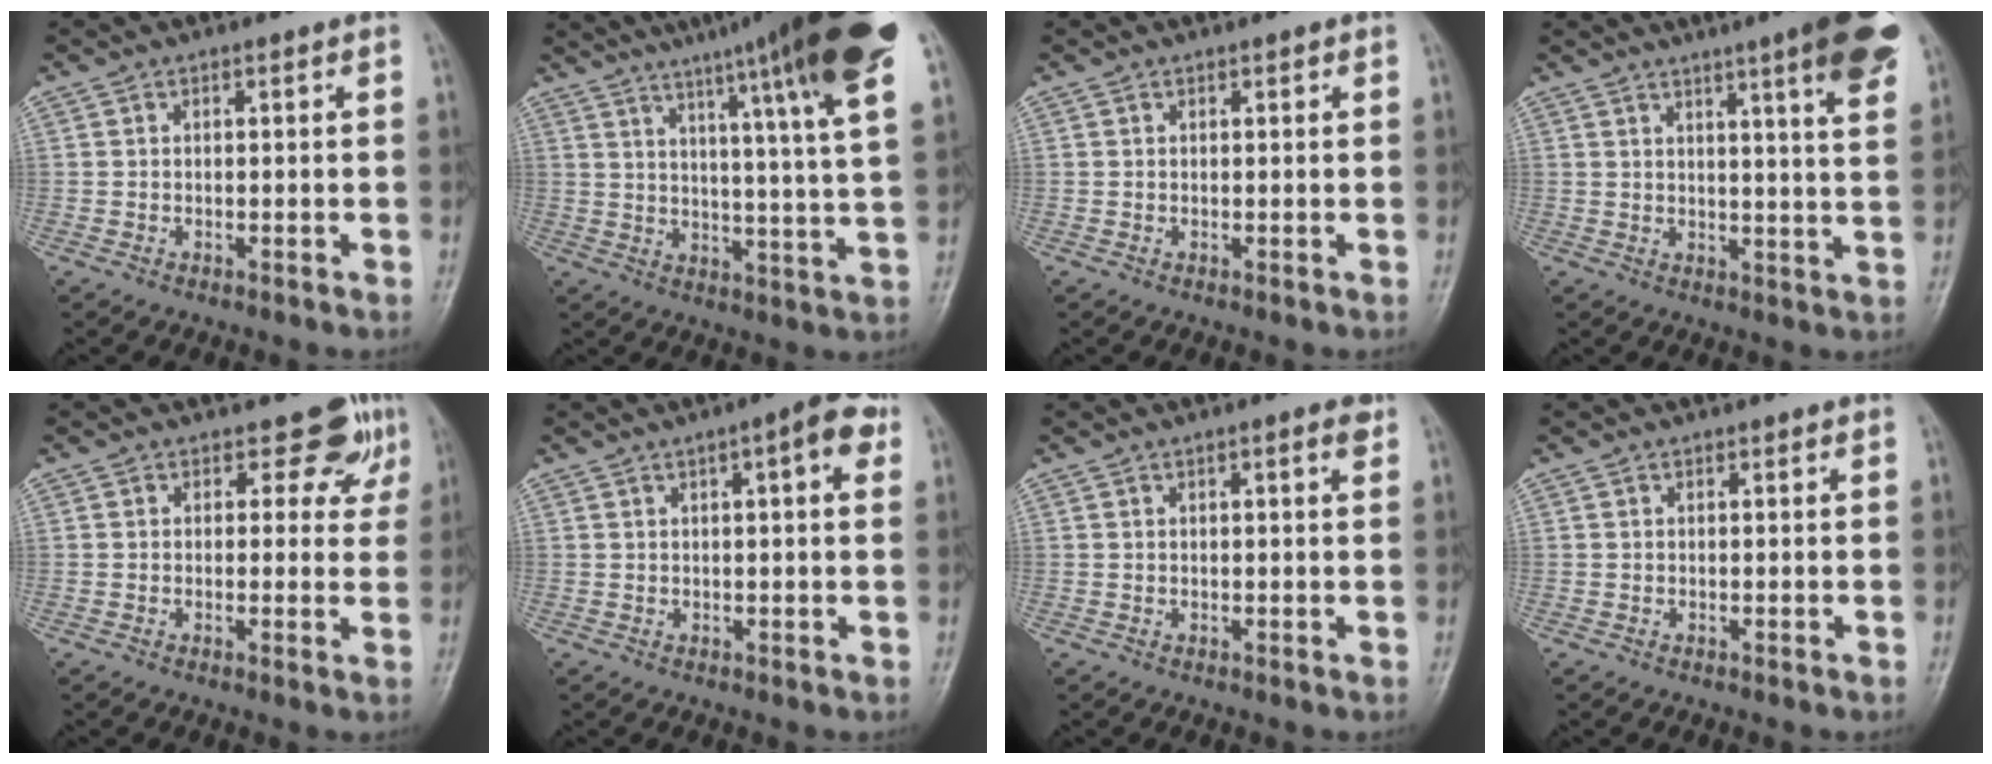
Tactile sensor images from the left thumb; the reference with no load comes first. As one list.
[{"total": 23.0, "force": [14.8, 1.1, 17.5], "torque": [-0.247, -0.053, 0.197]}, {"total": 0.5, "force": [0.3, 0.2, 0.4], "torque": [-0.005, -0.001, 0.004]}, {"total": 13.5, "force": [8.0, 1.5, 10.7], "torque": [-0.126, -0.030, 0.095]}, {"total": 4.7, "force": [3.2, 3.2, 1.5], "torque": [0.015, -0.018, 0.026]}, {"total": 6.6, "force": [2.7, 1.7, 5.8], "torque": [-0.068, 0.006, 0.030]}, {"total": 2.1, "force": [1.2, 0.4, 1.7], "torque": [-0.021, -0.002, 0.013]}, {"total": 0.5, "force": [0.4, 0.2, 0.2], "torque": [-0.004, -0.002, 0.005]}]